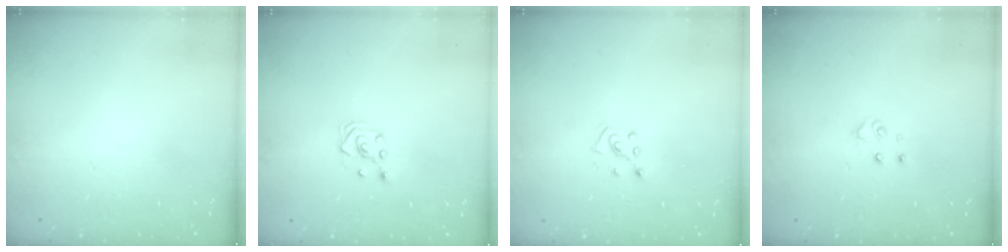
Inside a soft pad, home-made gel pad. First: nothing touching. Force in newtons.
{"total": 3.0, "press": 2.6, "slide": 1.5}
{"total": 5.2, "press": 5.2, "slide": 0.5}
{"total": 3.9, "press": 3.9, "slide": 0.3}